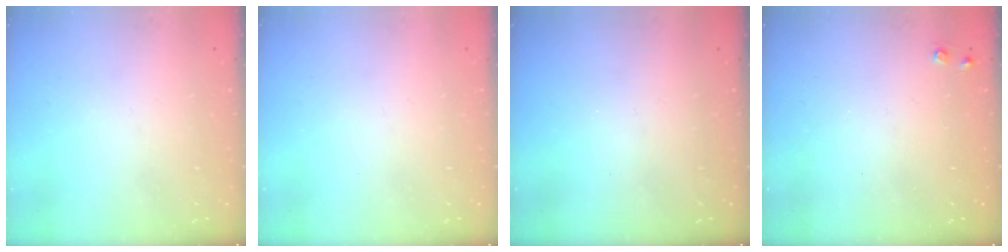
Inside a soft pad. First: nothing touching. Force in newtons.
{"total": 0.0}
{"total": 0.0}
{"total": 4.8, "press": 4.8, "slide": 0.4}